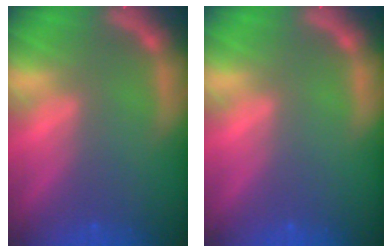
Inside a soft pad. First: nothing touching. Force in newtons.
{"total": 0.0}